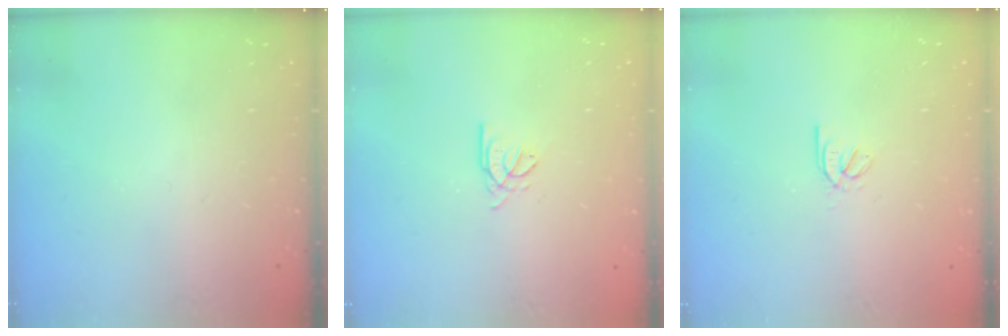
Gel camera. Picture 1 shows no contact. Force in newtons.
{"total": 2.4, "press": 2.4, "slide": 0.1}
{"total": 2.2, "press": 2.2, "slide": 0.5}